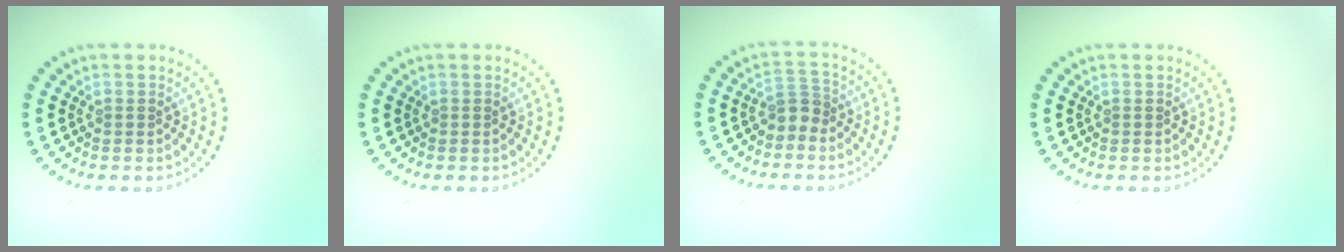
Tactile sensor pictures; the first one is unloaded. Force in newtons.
{"total": 0.0}
{"total": 2.0, "press": 1.6, "slide": 1.2}
{"total": 0.0}